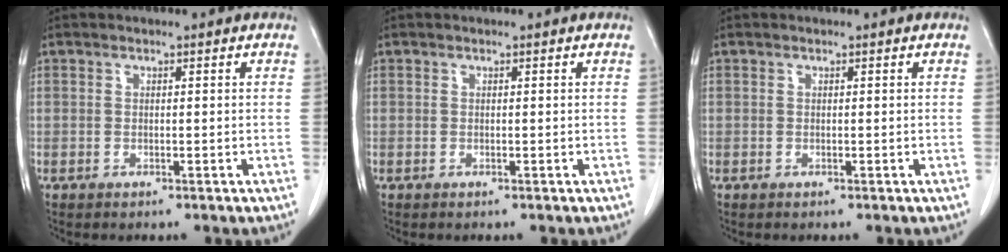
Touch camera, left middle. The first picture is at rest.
{"total": 0.0}
{"total": 0.0}